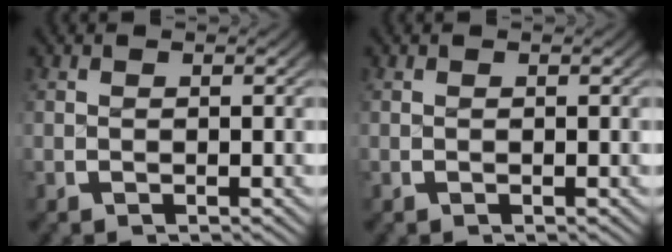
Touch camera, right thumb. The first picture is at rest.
{"total": 0.0}